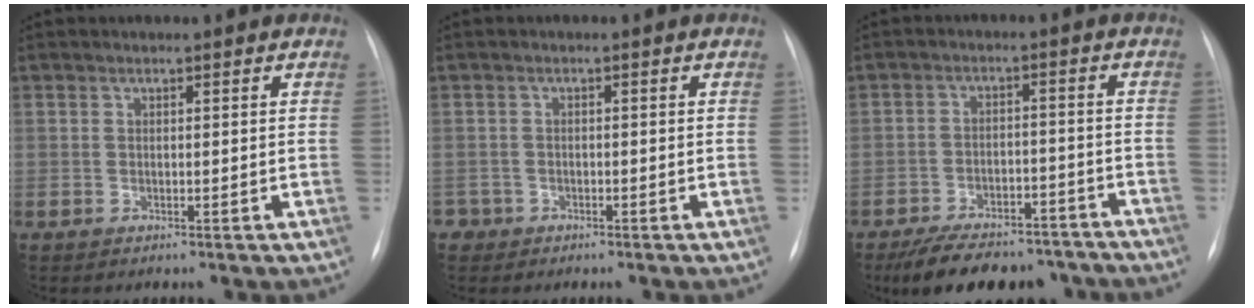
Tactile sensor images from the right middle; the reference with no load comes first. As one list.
[{"total": 1.8, "force": [-1.2, 1.4, -0.3], "torque": [0.002, 0.007, -0.023]}, {"total": 14.7, "force": [-12.2, 6.1, 5.4], "torque": [-0.084, 0.012, -0.168]}]